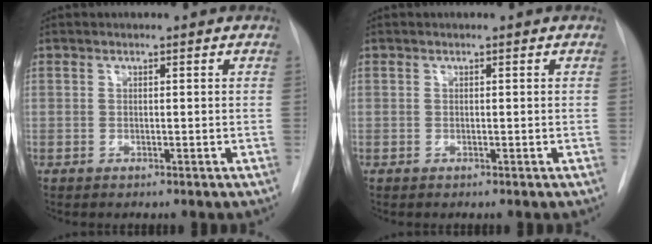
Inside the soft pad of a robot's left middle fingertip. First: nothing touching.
{"total": 0.0}